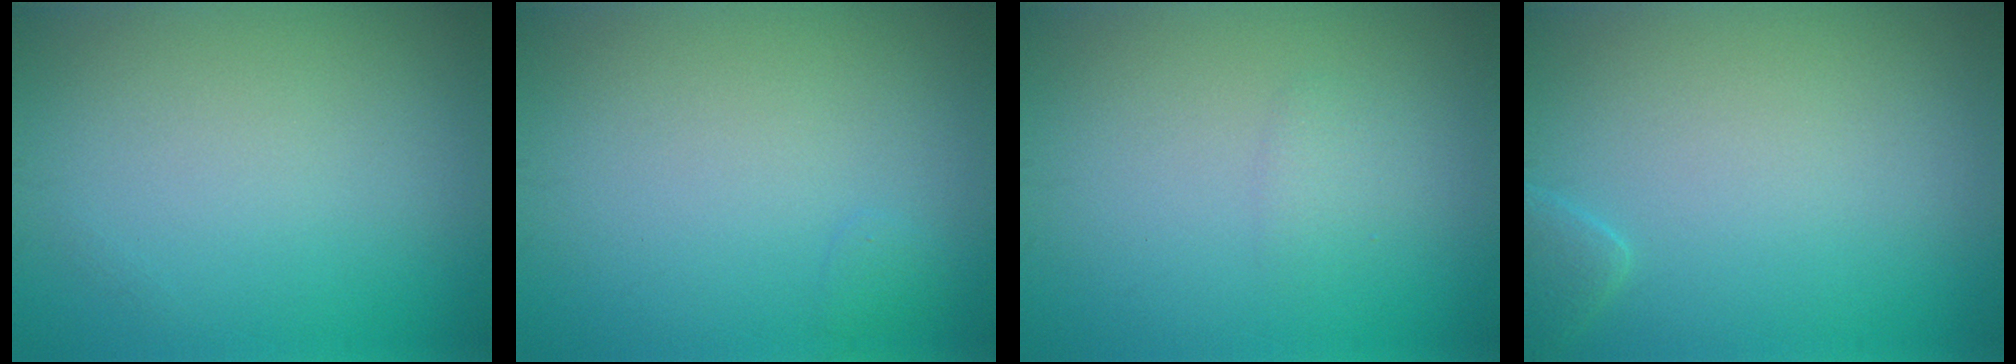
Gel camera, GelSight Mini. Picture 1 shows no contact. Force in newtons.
{"total": 0.6, "press": 0.6, "slide": 0.0}
{"total": 1.0, "press": 1.0, "slide": 0.1}
{"total": 1.3, "press": 1.3, "slide": 0.1}